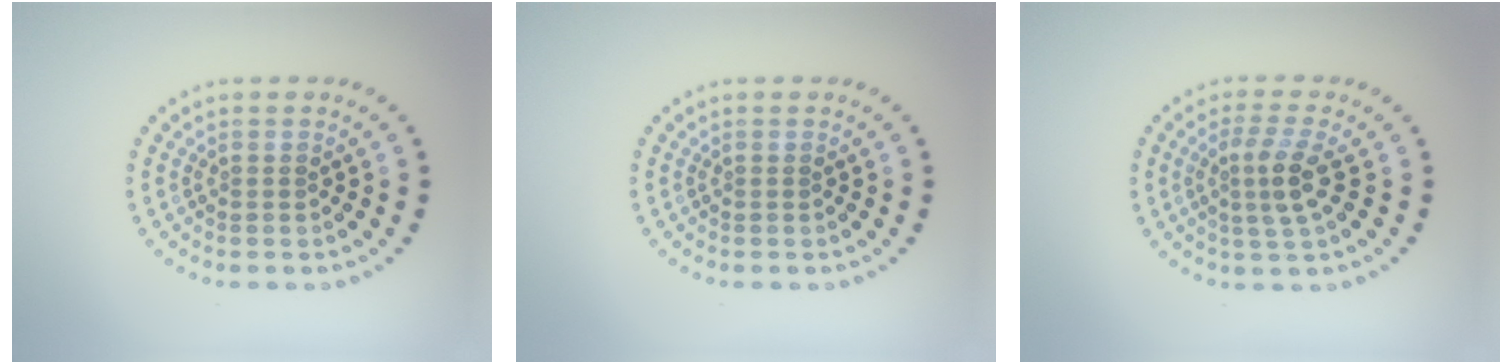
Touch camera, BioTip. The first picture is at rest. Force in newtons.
{"total": 0.0}
{"total": 2.9, "press": 2.6, "slide": 1.4}